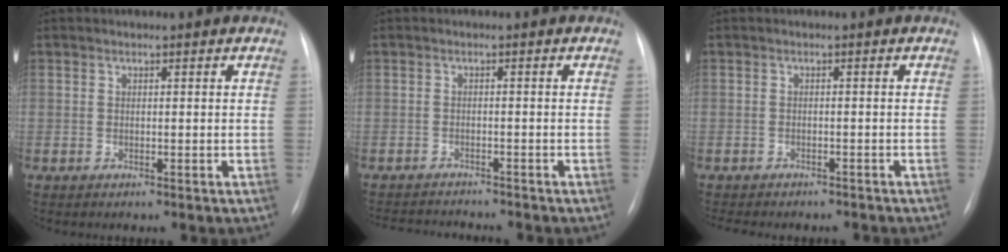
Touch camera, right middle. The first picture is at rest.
{"total": 6.7, "force": [-6.6, 0.4, 1.5], "torque": [-0.020, -0.001, -0.099]}
{"total": 8.6, "force": [-7.5, 3.0, 3.1], "torque": [-0.046, 0.003, -0.091]}